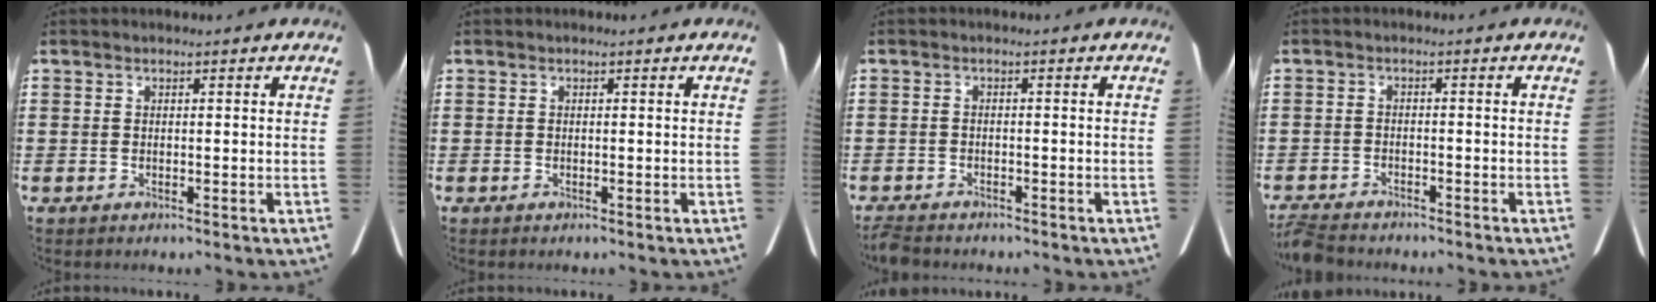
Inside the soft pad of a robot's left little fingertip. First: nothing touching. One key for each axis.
{"total": 0.0}
{"total": 1.6, "fx": -1.6, "fy": 0.0, "fz": 0.3, "tx": -0.017, "ty": -0.004, "tz": -0.035}
{"total": 2.6, "fx": -2.6, "fy": 0.1, "fz": 0.4, "tx": -0.017, "ty": -0.003, "tz": -0.056}